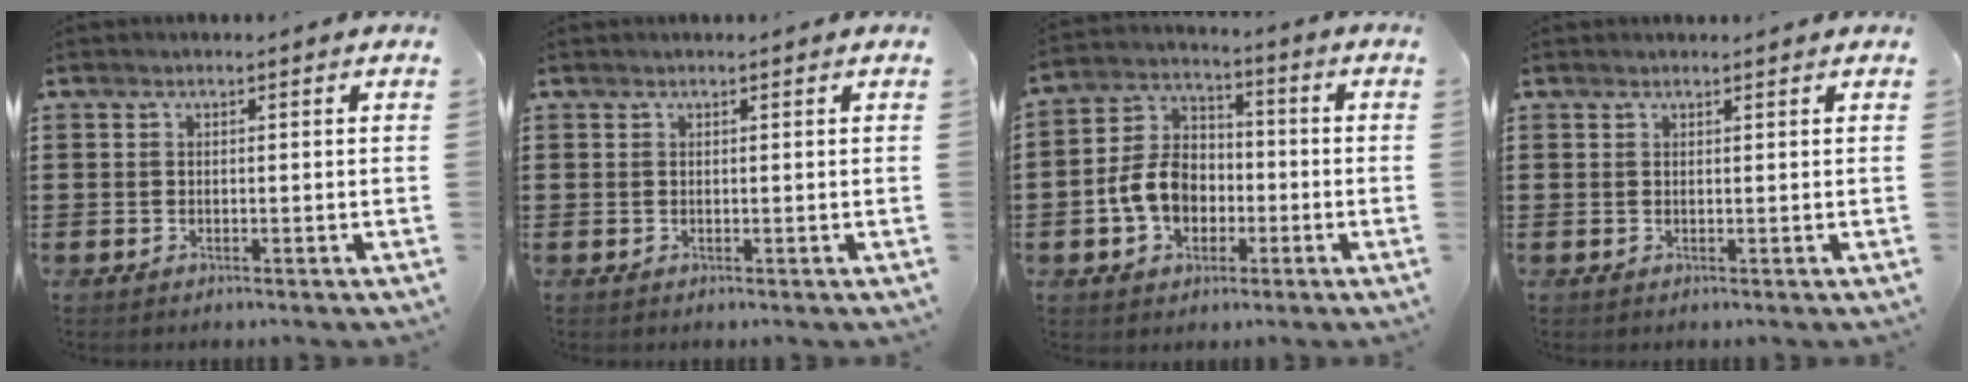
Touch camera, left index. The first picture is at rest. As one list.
[{"total": 0.0}, {"total": 8.3, "force": [-2.2, 6.5, 4.7], "torque": [-0.125, 0.014, -0.049]}, {"total": 0.7, "force": [0.6, -0.1, 0.1], "torque": [-0.004, -0.002, 0.013]}]